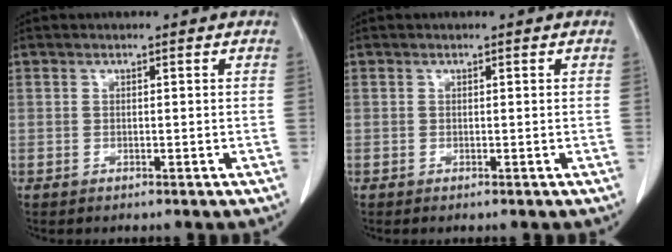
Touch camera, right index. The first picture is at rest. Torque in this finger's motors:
{"motor_torque": [-0.07, 0.03, 0.04, 0.01]}